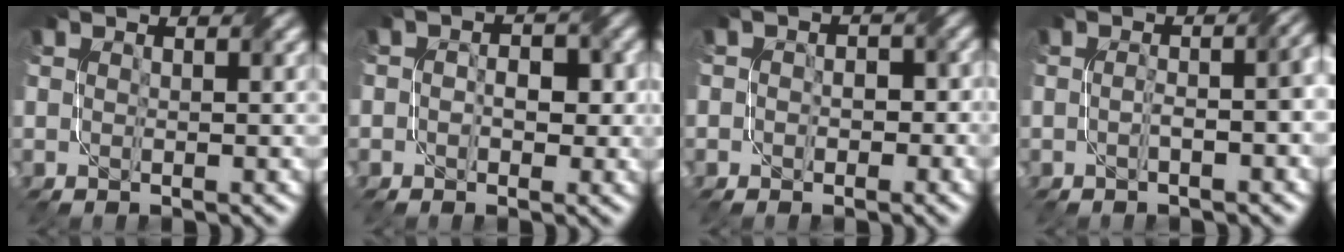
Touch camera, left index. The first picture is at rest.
{"total": 3.1, "force": [0.0, 2.1, 2.3], "torque": [-0.014, 0.003, -0.007]}
{"total": 2.3, "force": [-0.1, 1.9, 1.3], "torque": [-0.002, 0.003, -0.012]}
{"total": 3.6, "force": [-0.5, 1.3, 3.3], "torque": [-0.026, 0.015, -0.014]}